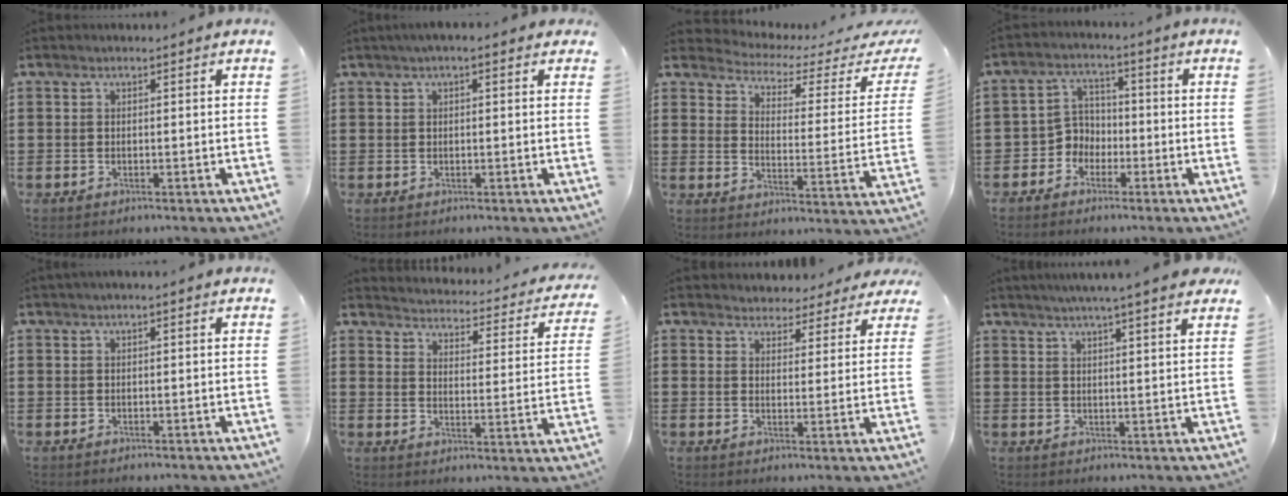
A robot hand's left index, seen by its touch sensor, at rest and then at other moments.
{"total": 1.6, "force": [0.7, 0.3, 1.4], "torque": [-0.029, 0.004, 0.011]}
{"total": 2.8, "force": [2.4, 0.8, 1.1], "torque": [-0.043, -0.021, 0.031]}
{"total": 4.4, "force": [-2.5, 3.6, 0.8], "torque": [-0.037, 0.005, -0.057]}
{"total": 0.7, "force": [0.2, 0.0, 0.7], "torque": [-0.011, 0.000, 0.004]}
{"total": 2.8, "force": [2.8, -0.3, 0.2], "torque": [-0.018, -0.035, 0.037]}
{"total": 3.9, "force": [3.7, 1.3, 0.1], "torque": [-0.020, -0.008, 0.069]}
{"total": 4.1, "force": [3.5, -0.6, 1.9], "torque": [-0.048, -0.008, 0.061]}